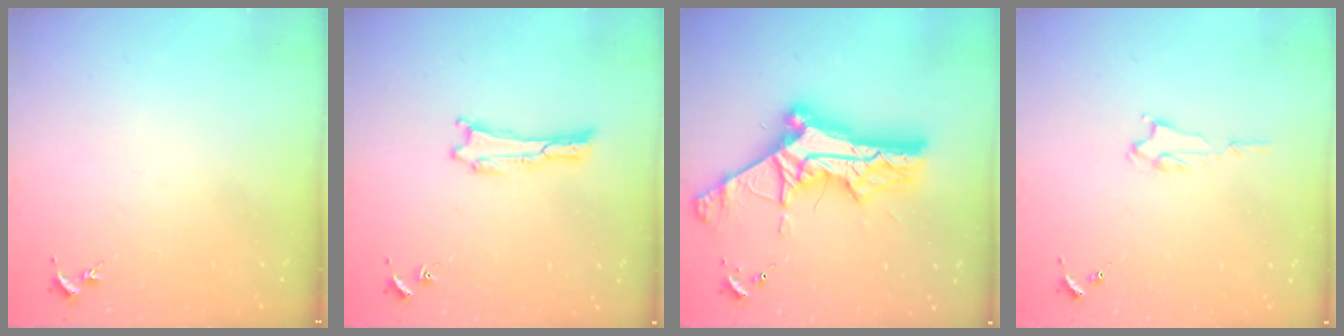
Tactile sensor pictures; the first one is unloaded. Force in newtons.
{"total": 0.0}
{"total": 14.3, "press": 14.3, "slide": 1.3}
{"total": 2.2, "press": 2.2, "slide": 0.4}